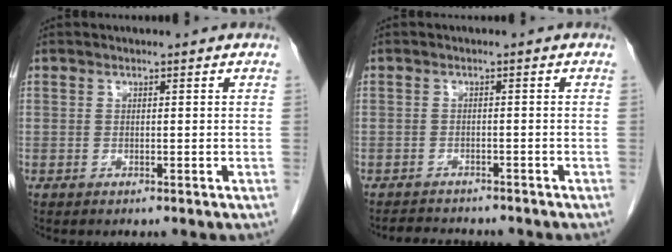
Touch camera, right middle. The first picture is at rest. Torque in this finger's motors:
{"motor_torque": [0.02, 0.00, 0.00, 0.01]}